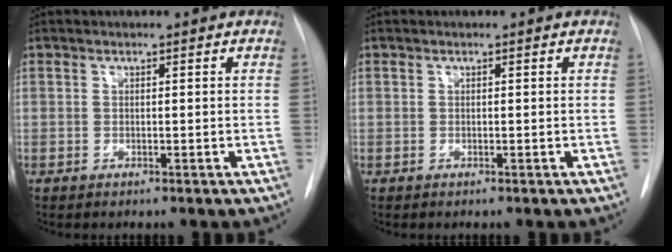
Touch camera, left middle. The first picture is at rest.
{"total": 0.0}